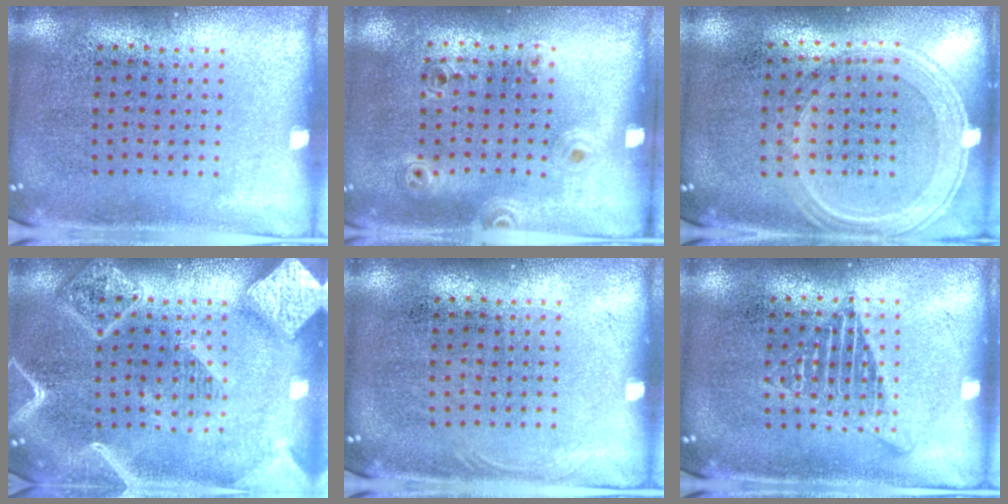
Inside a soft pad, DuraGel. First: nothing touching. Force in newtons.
{"total": 1.1, "press": 1.0, "slide": 0.5}
{"total": 1.3, "press": 1.2, "slide": 0.4}
{"total": 3.1, "press": 3.1, "slide": 0.3}
{"total": 0.5, "press": 0.5, "slide": 0.2}
{"total": 1.9, "press": 1.9, "slide": 0.2}